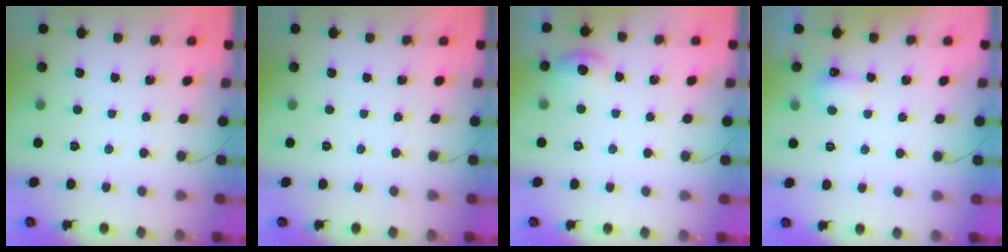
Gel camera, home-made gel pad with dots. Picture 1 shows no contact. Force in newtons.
{"total": 0.0}
{"total": 6.8, "press": 6.6, "slide": 1.7}
{"total": 4.6, "press": 4.4, "slide": 1.3}